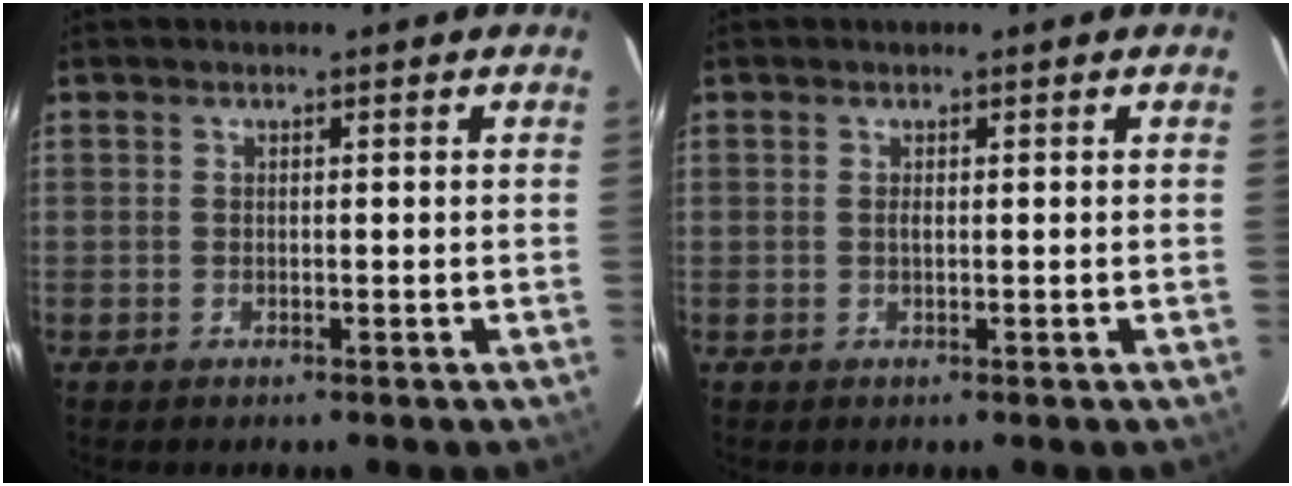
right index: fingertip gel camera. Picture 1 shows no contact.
{"total": 0.0}